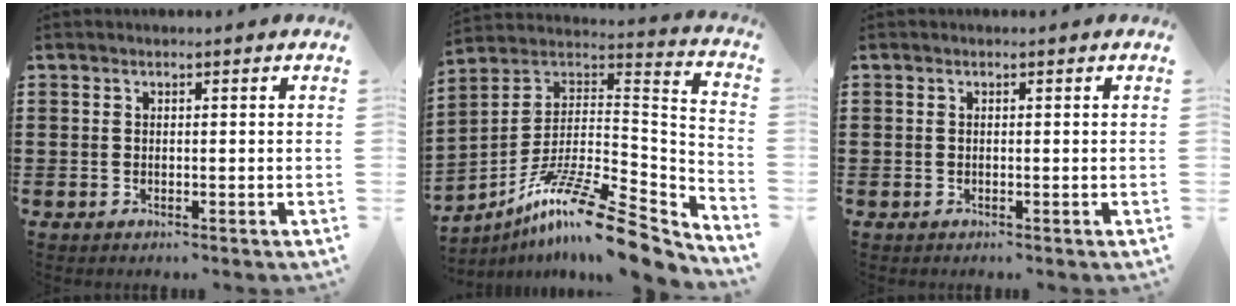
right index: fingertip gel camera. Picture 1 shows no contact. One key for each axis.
{"total": 15.1, "fx": -10.9, "fy": 2.3, "fz": 10.2, "tx": -0.176, "ty": 0.021, "tz": -0.196}
{"total": 0.0}